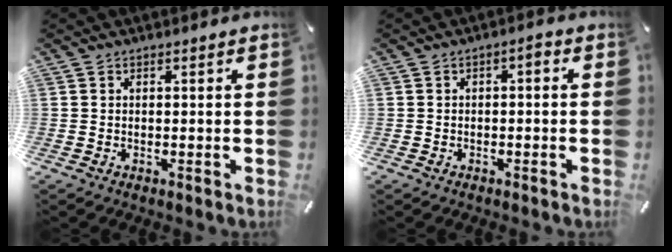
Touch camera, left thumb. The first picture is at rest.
{"total": 1.9, "force": [-1.4, 1.2, 0.7], "torque": [-0.015, 0.012, -0.030]}